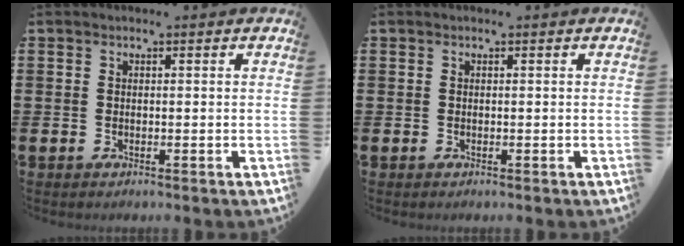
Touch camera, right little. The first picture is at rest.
{"total": 0.0}